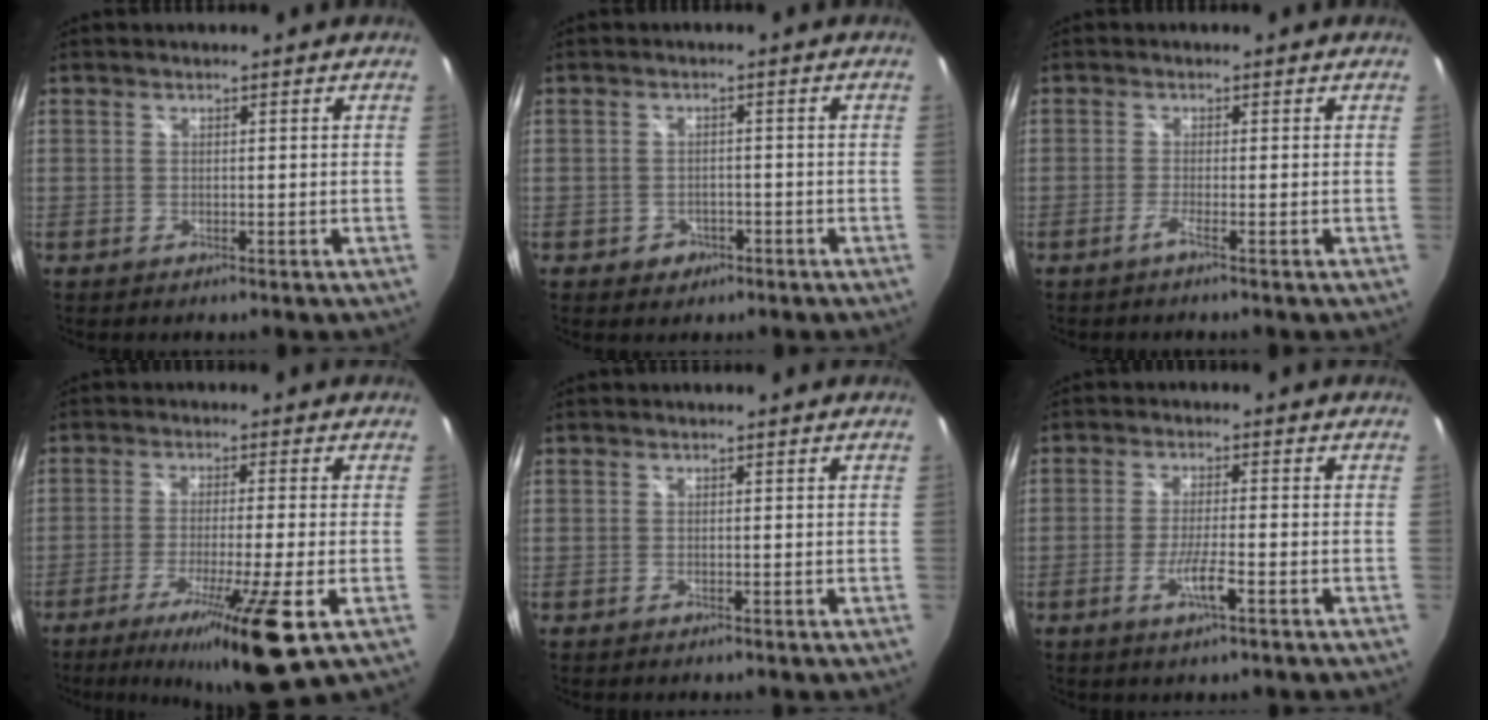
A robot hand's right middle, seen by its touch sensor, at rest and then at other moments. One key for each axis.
{"total": 2.8, "fx": -0.9, "fy": 2.5, "fz": 0.7, "tx": -0.019, "ty": 0.002, "tz": -0.009}
{"total": 1.3, "fx": -0.9, "fy": -0.5, "fz": 0.9, "tx": -0.015, "ty": -0.004, "tz": -0.022}
{"total": 13.6, "fx": -6.6, "fy": 0.1, "fz": 11.9, "tx": -0.227, "ty": -0.042, "tz": -0.112}
{"total": 0.0}
{"total": 4.9, "fx": -2.2, "fy": 0.0, "fz": 4.4, "tx": -0.088, "ty": -0.009, "tz": -0.042}